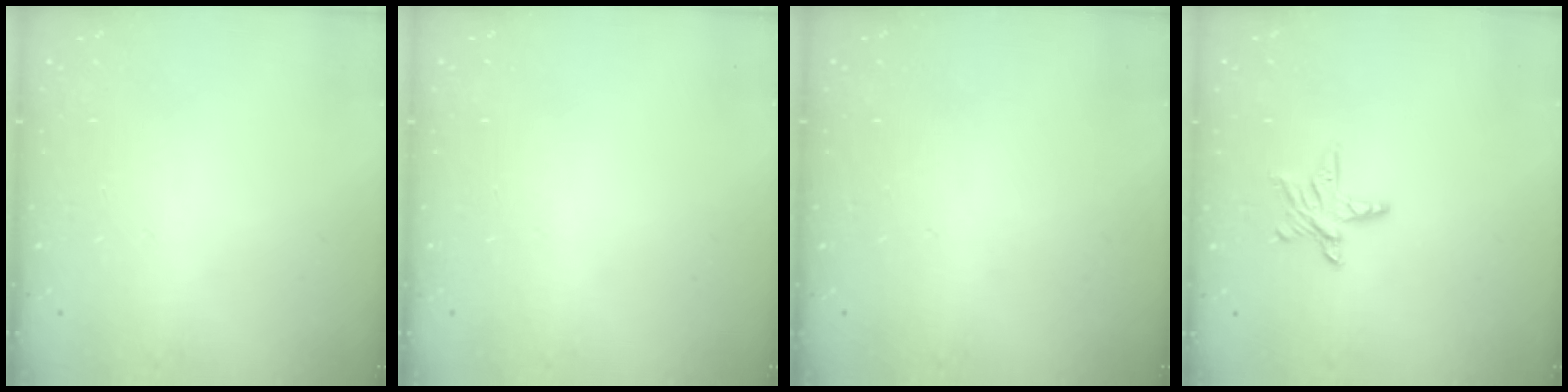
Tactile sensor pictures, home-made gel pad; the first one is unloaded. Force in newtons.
{"total": 0.0}
{"total": 0.0}
{"total": 7.0, "press": 7.0, "slide": 0.2}